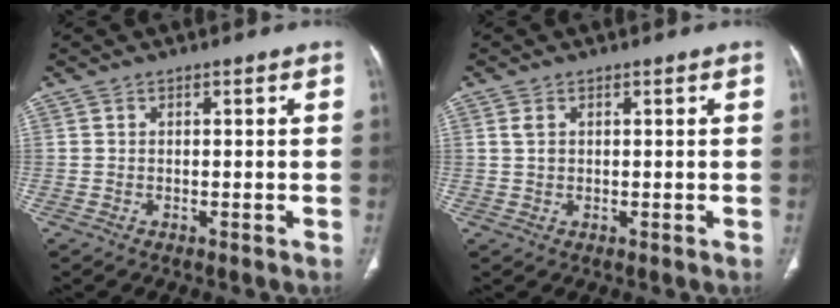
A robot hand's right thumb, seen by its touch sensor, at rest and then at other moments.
{"total": 1.5, "force": [0.5, 0.9, 1.0], "torque": [-0.024, 0.003, 0.016]}